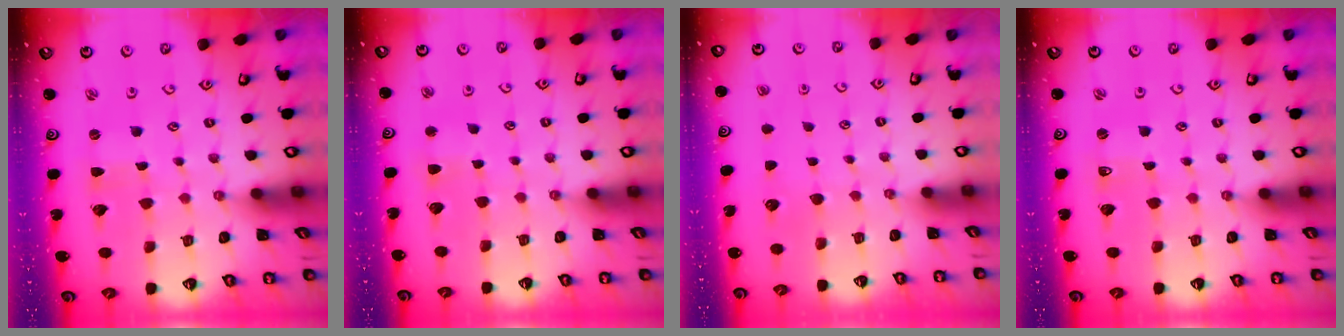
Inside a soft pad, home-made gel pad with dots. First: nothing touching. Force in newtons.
{"total": 2.9, "press": 2.9, "slide": 0.3}
{"total": 0.0}
{"total": 2.3, "press": 2.2, "slide": 0.4}